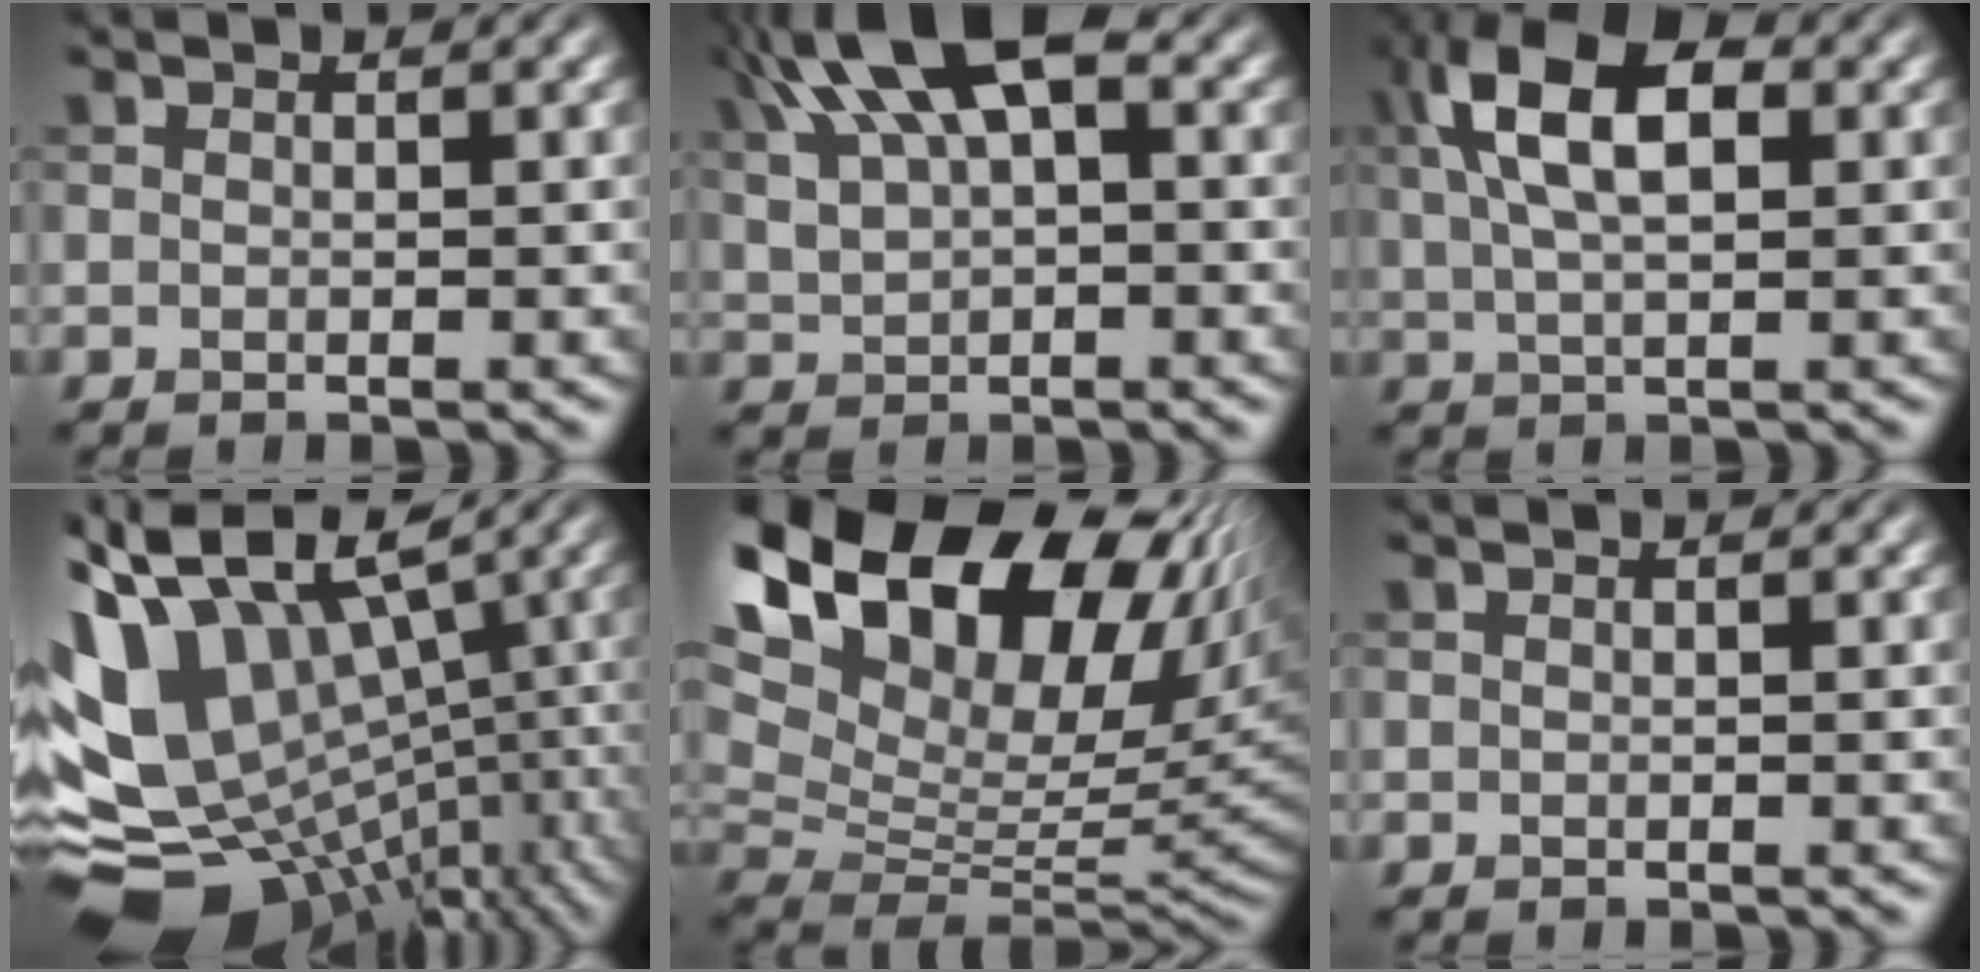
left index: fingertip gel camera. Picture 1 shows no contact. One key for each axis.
{"total": 9.8, "fx": 4.4, "fy": 4.7, "fz": 7.5, "tx": -0.155, "ty": 0.026, "tz": 0.071}
{"total": 8.3, "fx": 2.6, "fy": 4.0, "fz": 6.8, "tx": -0.125, "ty": 0.020, "tz": 0.036}
{"total": 16.0, "fx": -3.6, "fy": 10.6, "fz": 11.5, "tx": -0.219, "ty": -0.008, "tz": -0.032}
{"total": 19.9, "fx": 9.5, "fy": 11.8, "fz": 13.0, "tx": -0.225, "ty": 0.043, "tz": 0.174}
{"total": 0.0}